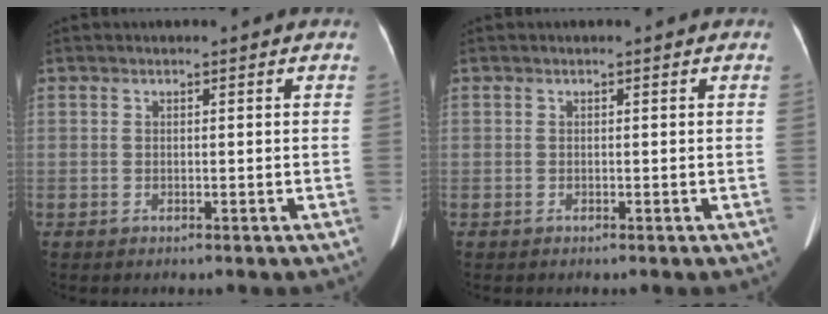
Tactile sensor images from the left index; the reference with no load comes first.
{"total": 0.0}